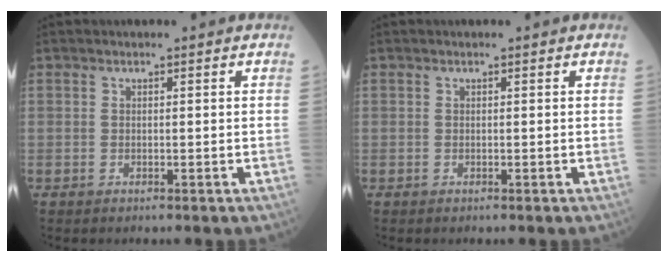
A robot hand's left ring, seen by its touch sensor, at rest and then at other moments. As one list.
[{"total": 0.0}]